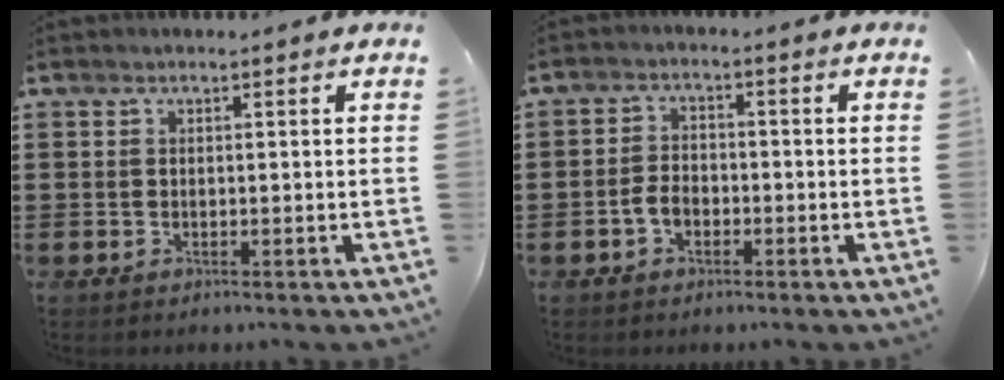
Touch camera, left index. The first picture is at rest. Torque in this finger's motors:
{"motor_torque": [0.52, 0.51, 0.07, 0.03]}